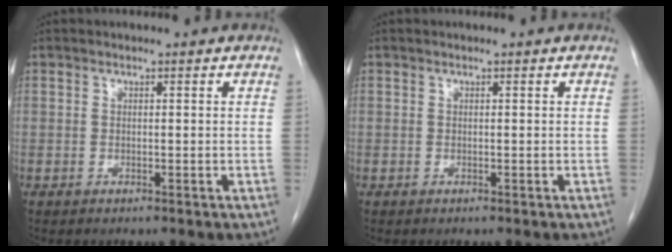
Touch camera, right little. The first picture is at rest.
{"total": 0.0}